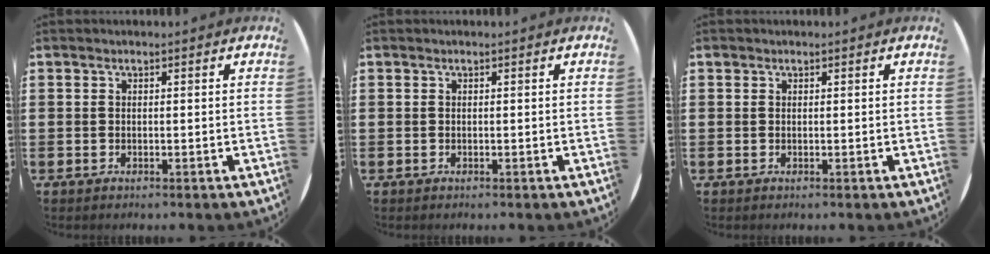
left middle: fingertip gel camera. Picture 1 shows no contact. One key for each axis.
{"total": 0.0}
{"total": 0.0}